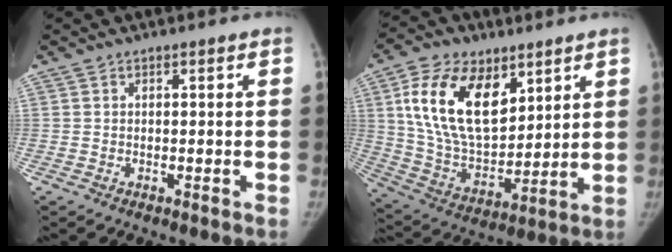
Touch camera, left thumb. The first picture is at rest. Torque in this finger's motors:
{"motor_torque": [1.45, 1.79, 1.84, -0.93, 0.17]}